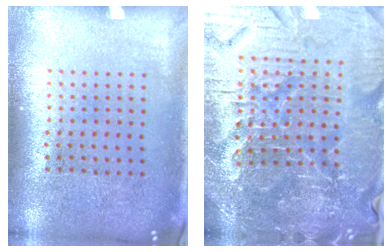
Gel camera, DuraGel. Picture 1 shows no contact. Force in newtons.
{"total": 5.4, "press": 5.2, "slide": 1.6}